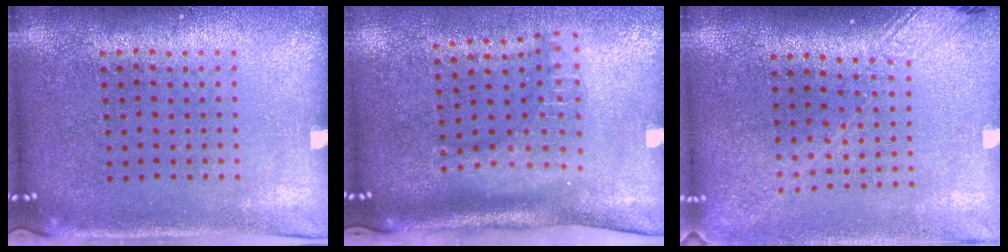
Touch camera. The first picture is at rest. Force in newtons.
{"total": 2.2, "press": 1.7, "slide": 1.5}
{"total": 1.8, "press": 1.5, "slide": 1.1}